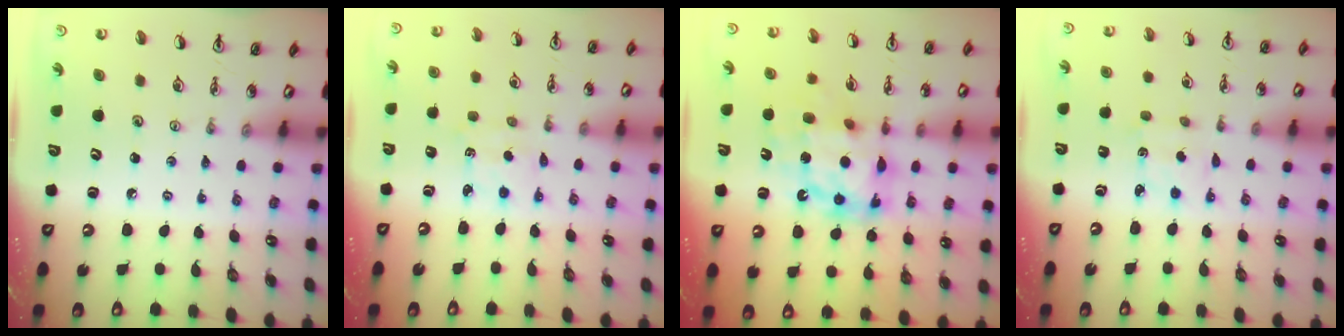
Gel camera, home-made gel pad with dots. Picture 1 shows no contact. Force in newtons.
{"total": 1.8, "press": 1.8, "slide": 0.2}
{"total": 14.2, "press": 14.1, "slide": 1.3}
{"total": 2.3, "press": 2.3, "slide": 0.4}